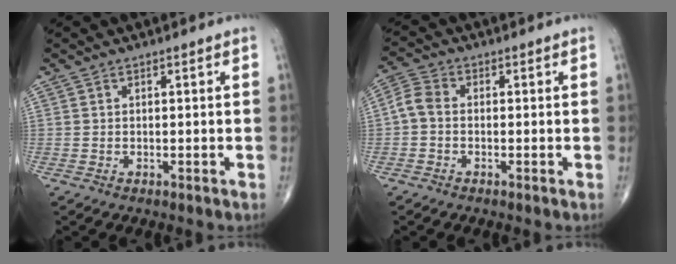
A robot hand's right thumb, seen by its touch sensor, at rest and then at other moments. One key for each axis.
{"total": 3.8, "fx": -0.6, "fy": 2.6, "fz": 2.7, "tx": -0.057, "ty": 0.011, "tz": -0.025}